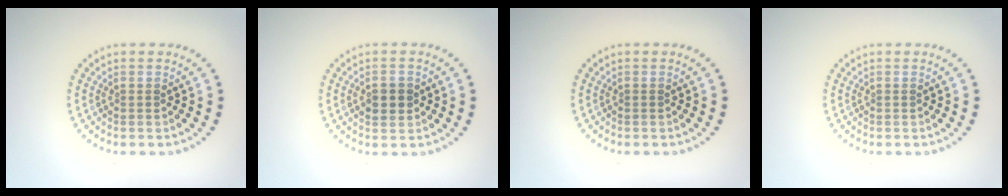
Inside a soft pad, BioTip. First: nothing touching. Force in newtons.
{"total": 2.0, "press": 2.0, "slide": 0.2}
{"total": 0.0}
{"total": 0.0}